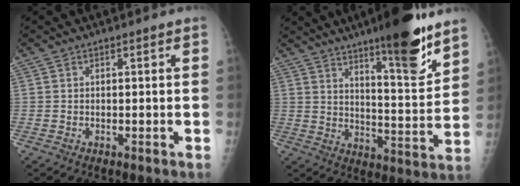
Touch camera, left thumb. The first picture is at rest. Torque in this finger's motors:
{"motor_torque": [3.26, 0.93, 1.11, -1.19, 0.35]}